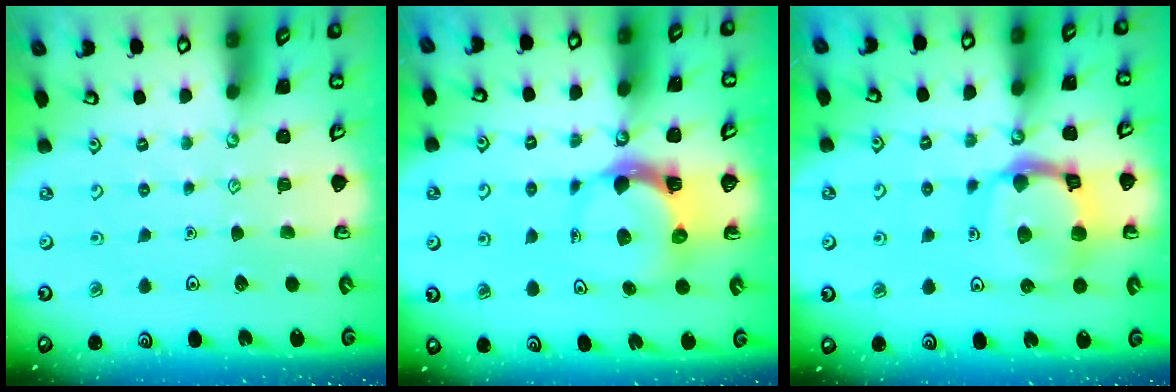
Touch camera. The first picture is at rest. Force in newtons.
{"total": 4.7, "press": 4.7, "slide": 0.7}
{"total": 14.9, "press": 14.8, "slide": 1.6}